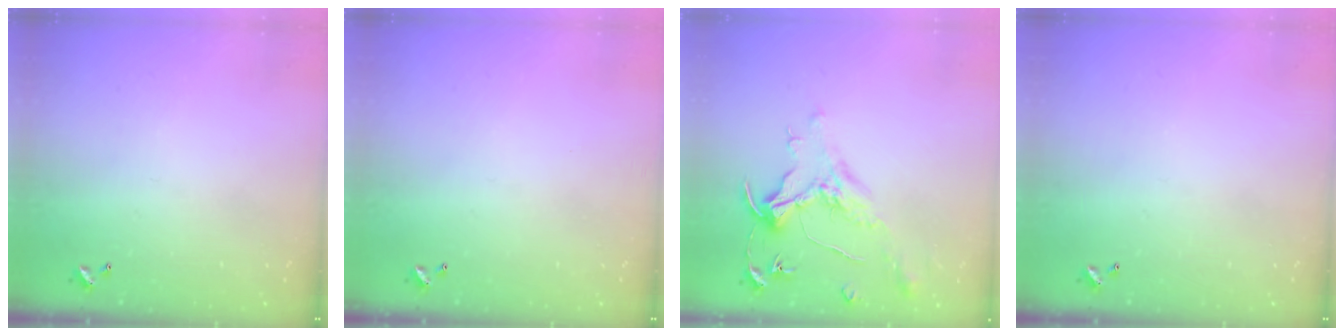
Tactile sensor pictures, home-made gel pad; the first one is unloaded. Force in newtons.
{"total": 0.0}
{"total": 1.6, "press": 1.4, "slide": 0.7}
{"total": 0.0}